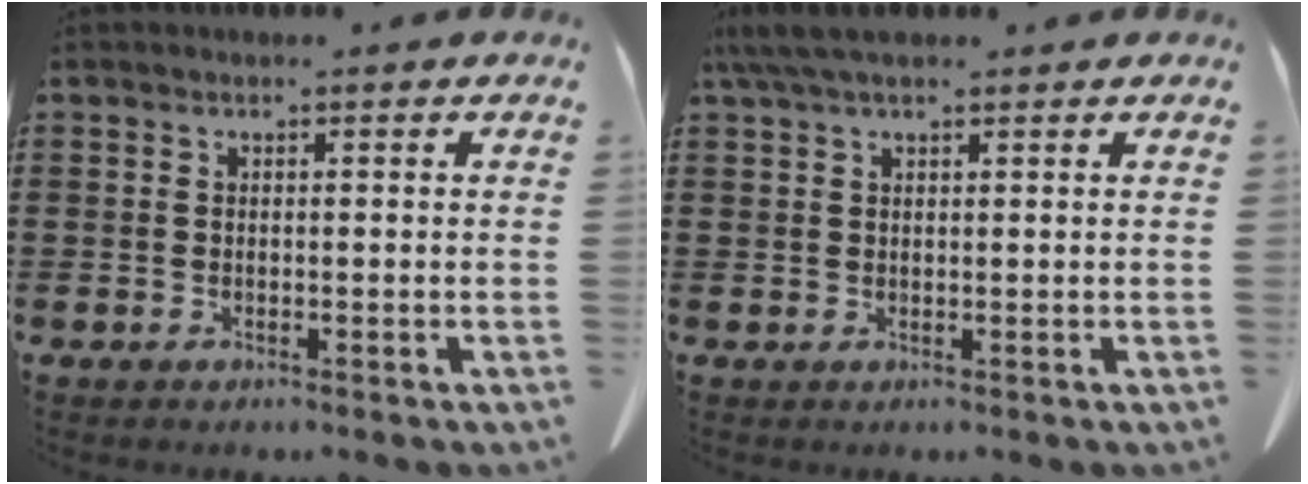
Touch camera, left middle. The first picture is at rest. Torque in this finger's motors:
{"motor_torque": [0.75, -0.54, 0.15, 0.09]}